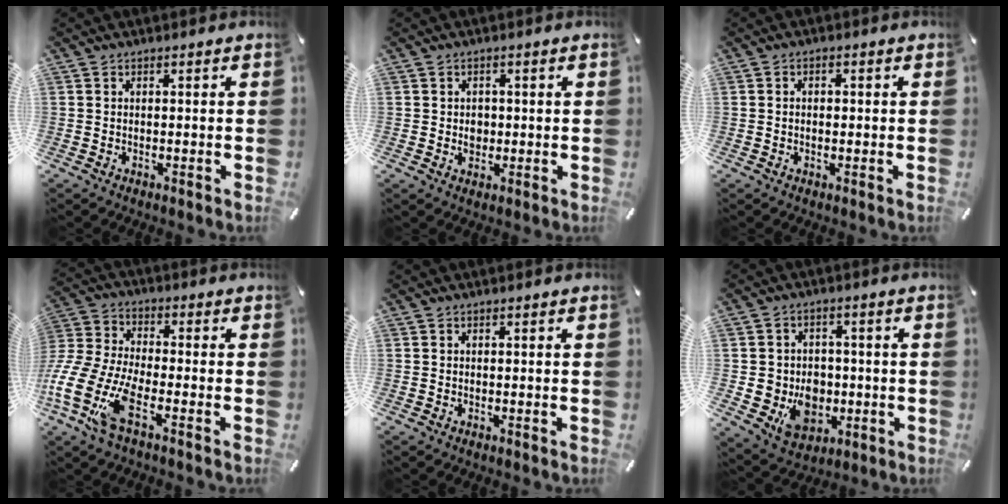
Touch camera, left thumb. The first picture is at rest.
{"total": 2.7, "force": [0.0, 2.5, 1.1], "torque": [0.000, -0.007, -0.006]}
{"total": 1.4, "force": [-0.2, 1.1, 1.0], "torque": [-0.019, 0.004, -0.005]}
{"total": 15.5, "force": [-8.0, 6.8, 11.3], "torque": [-0.256, 0.016, -0.146]}
{"total": 0.0}
{"total": 9.7, "force": [-1.3, 8.8, 3.8], "torque": [-0.066, 0.006, -0.016]}